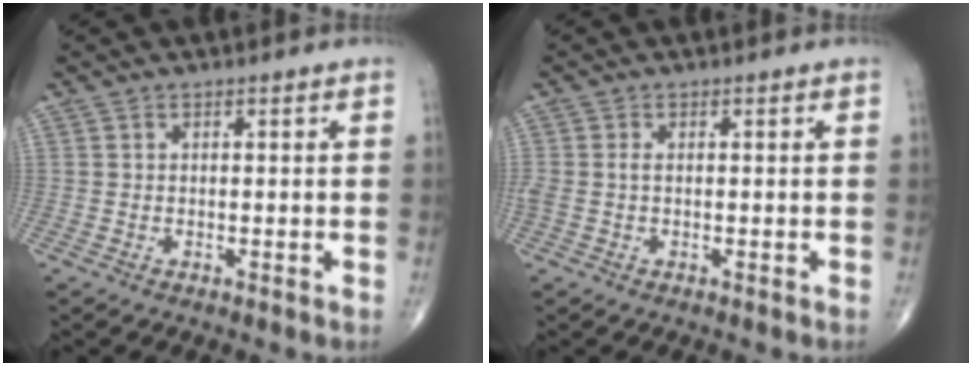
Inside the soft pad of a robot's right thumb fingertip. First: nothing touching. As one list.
[{"total": 1.5, "force": [0.0, 0.8, 1.3], "torque": [-0.036, 0.004, 0.002]}]